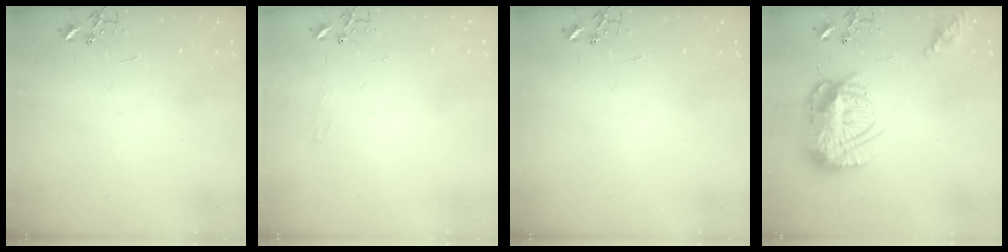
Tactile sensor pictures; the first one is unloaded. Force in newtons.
{"total": 4.7, "press": 4.6, "slide": 0.7}
{"total": 0.0}
{"total": 17.2, "press": 17.2, "slide": 1.4}